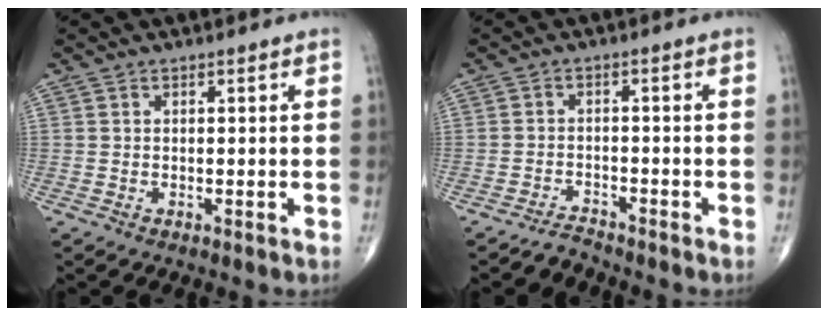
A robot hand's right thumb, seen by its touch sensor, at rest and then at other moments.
{"total": 2.4, "force": [-2.3, 0.3, -0.5], "torque": [0.008, 0.008, -0.042]}